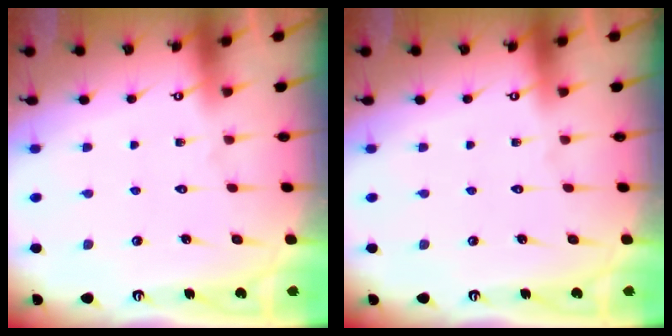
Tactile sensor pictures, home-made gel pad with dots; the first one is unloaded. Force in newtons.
{"total": 0.0}